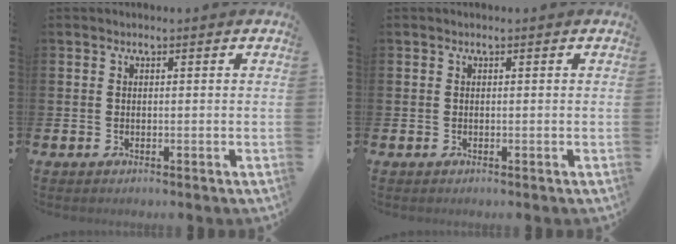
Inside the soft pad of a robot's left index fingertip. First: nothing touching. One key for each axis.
{"total": 0.0}